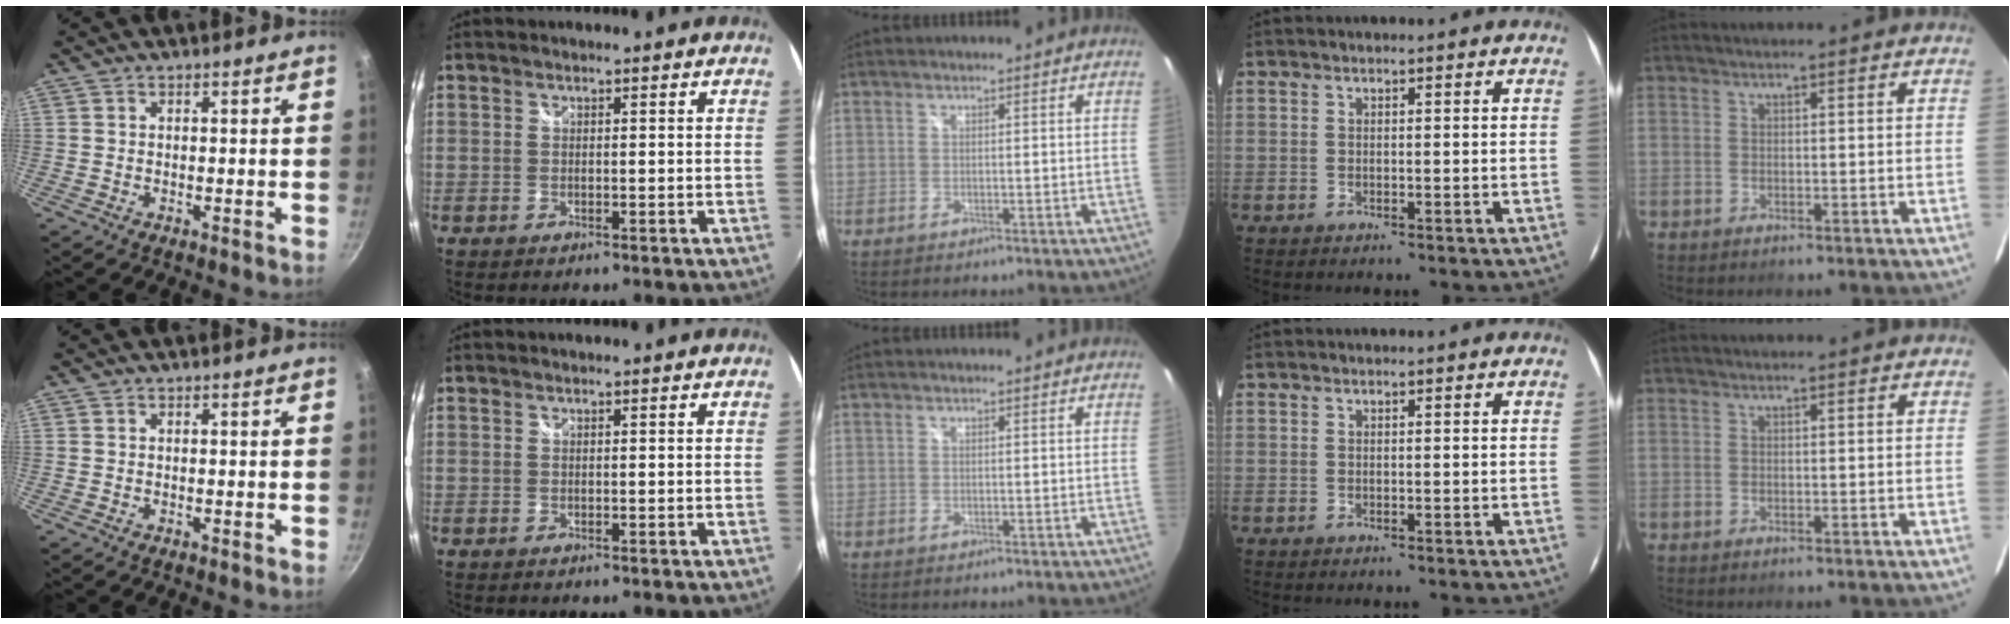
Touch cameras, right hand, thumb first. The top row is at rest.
{}